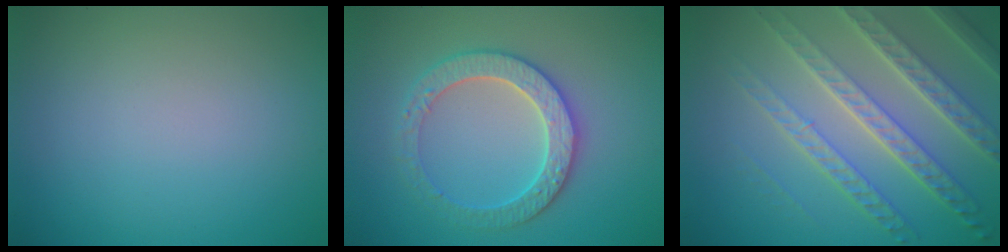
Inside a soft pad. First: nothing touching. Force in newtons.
{"total": 3.6, "press": 3.5, "slide": 0.4}
{"total": 8.0, "press": 5.4, "slide": 5.9}